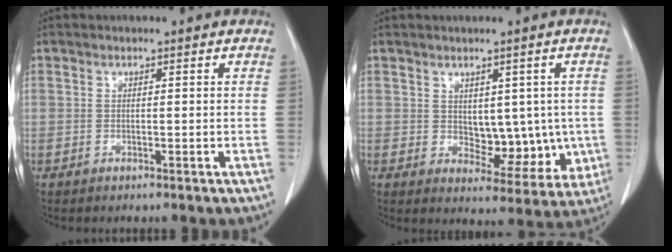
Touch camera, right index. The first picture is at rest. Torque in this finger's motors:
{"motor_torque": [0.04, 0.00, 0.00, 0.00]}